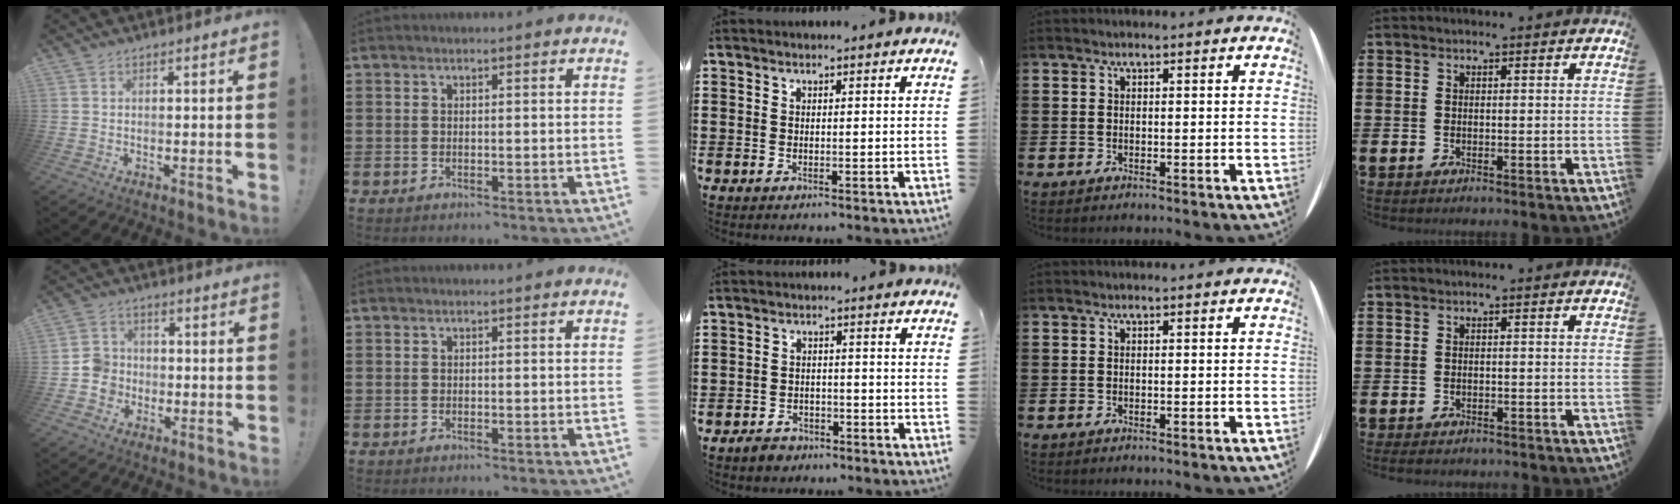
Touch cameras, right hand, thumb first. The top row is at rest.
{"thumb": {"total": 6.6, "force": [-2.3, 6.0, 1.6], "torque": [-0.025, 0.022, -0.041]}, "middle": {"total": 2.4, "force": [-2.1, 1.2, 0.2], "torque": [-0.010, 0.006, -0.046]}, "little": {"total": 0.9, "force": [-0.8, 0.2, 0.3], "torque": [-0.008, 0.000, -0.017]}}